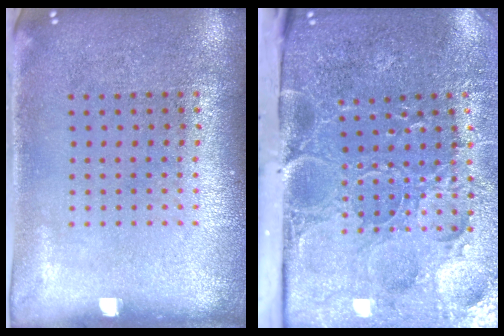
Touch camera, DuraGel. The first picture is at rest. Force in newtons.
{"total": 5.2, "press": 4.1, "slide": 3.2}